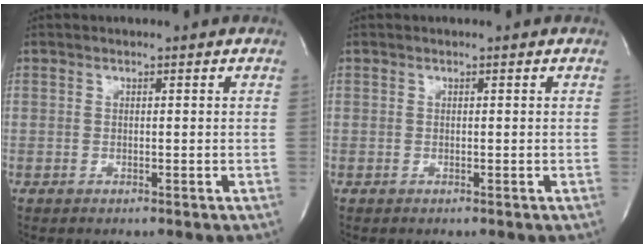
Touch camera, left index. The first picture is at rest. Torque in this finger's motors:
{"motor_torque": [0.00, 0.00, 0.00, 0.01]}